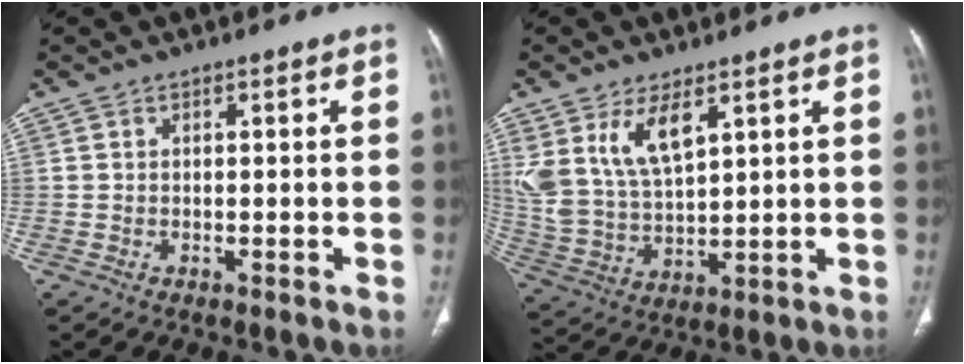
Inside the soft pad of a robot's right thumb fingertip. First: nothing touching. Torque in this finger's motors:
{"motor_torque": [0.09, 0.52, 0.85, 0.99, 0.11]}